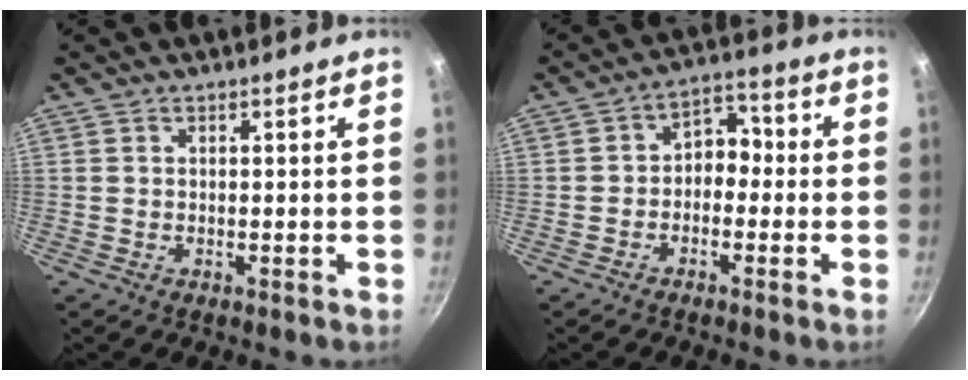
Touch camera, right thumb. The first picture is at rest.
{"total": 6.0, "force": [-1.0, 4.6, 3.8], "torque": [-0.017, 0.031, -0.032]}